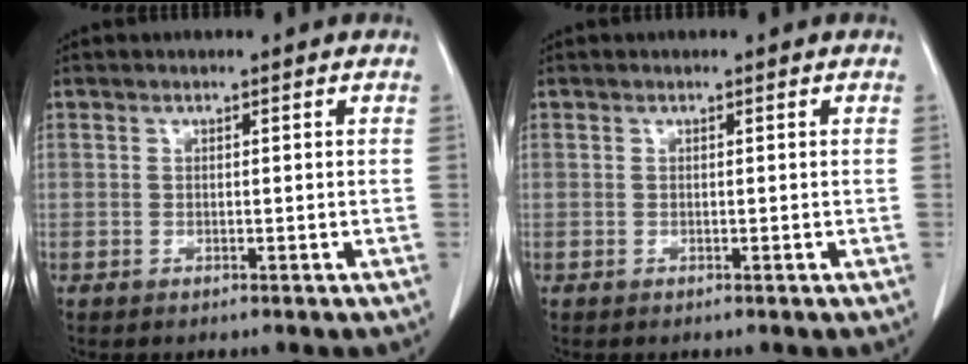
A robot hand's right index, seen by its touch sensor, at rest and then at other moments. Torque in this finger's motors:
{"motor_torque": [0.00, 0.00, 0.01, 0.00]}